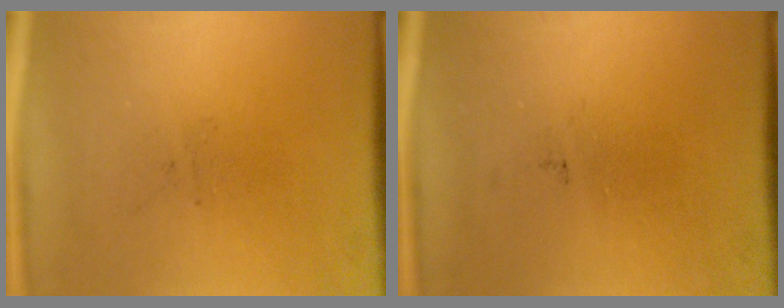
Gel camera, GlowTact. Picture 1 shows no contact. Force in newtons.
{"total": 0.0}